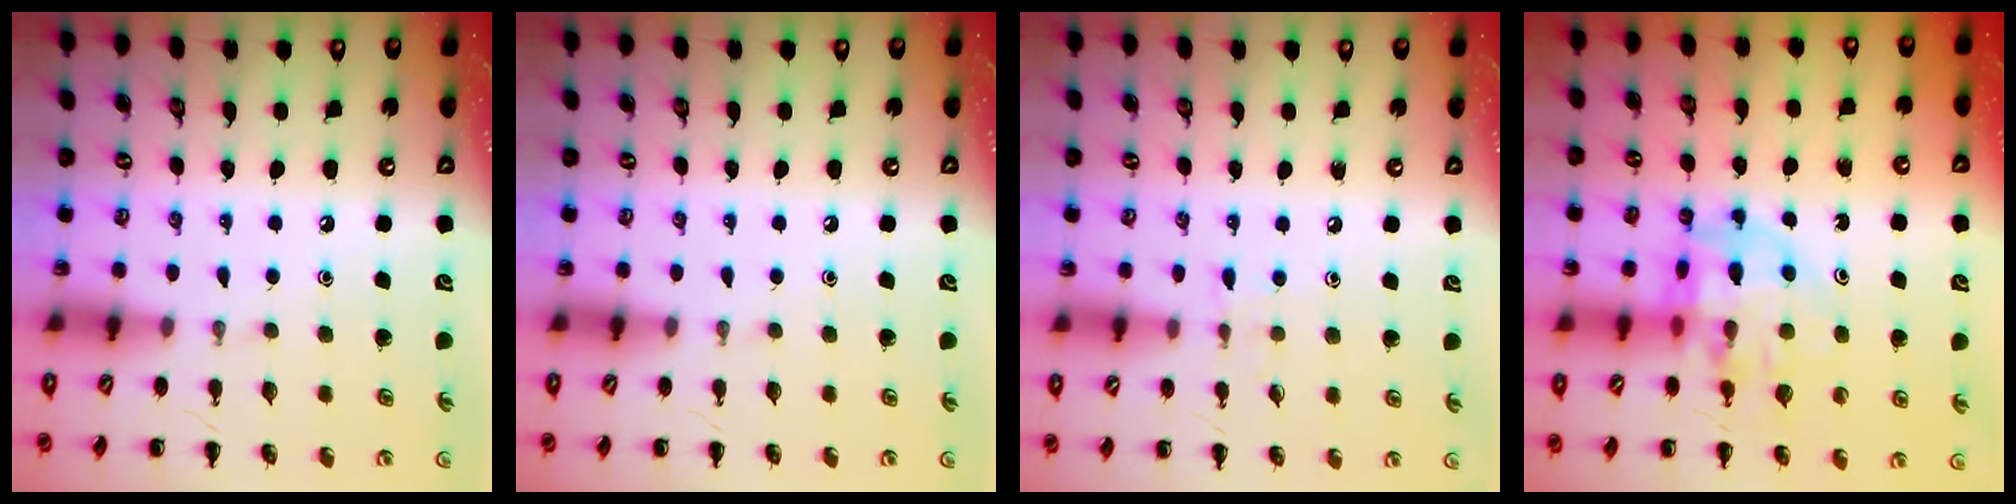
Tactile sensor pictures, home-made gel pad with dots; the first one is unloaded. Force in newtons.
{"total": 0.0}
{"total": 4.5, "press": 4.1, "slide": 1.8}
{"total": 12.0, "press": 11.4, "slide": 3.6}